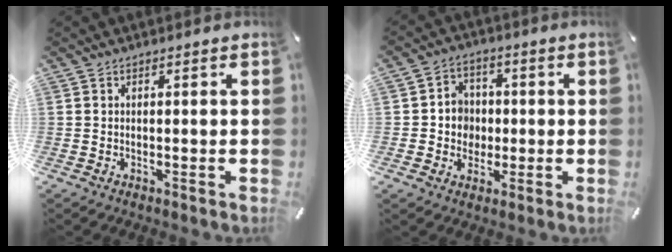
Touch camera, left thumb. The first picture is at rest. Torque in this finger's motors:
{"motor_torque": [1.03, 0.98, 0.07, 0.16, 0.07]}